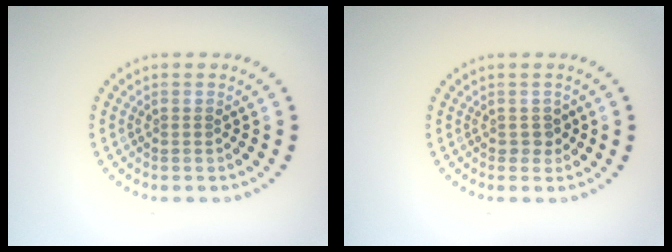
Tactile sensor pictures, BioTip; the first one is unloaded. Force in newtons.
{"total": 1.0, "press": 0.9, "slide": 0.4}